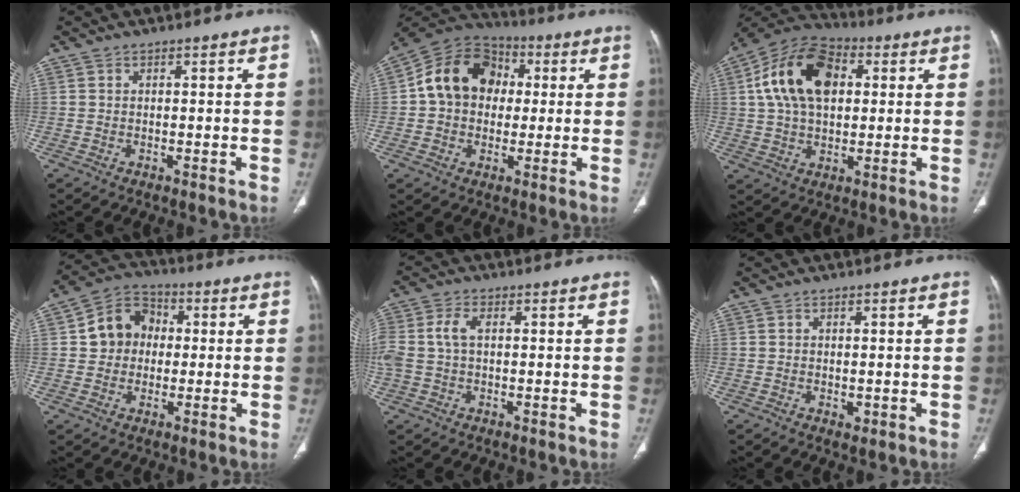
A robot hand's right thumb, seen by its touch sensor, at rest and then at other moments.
{"total": 14.6, "force": [1.8, 11.7, 8.5], "torque": [-0.120, 0.028, 0.020]}
{"total": 17.0, "force": [3.7, 10.7, 12.6], "torque": [-0.214, 0.016, 0.059]}
{"total": 9.4, "force": [0.7, 8.1, 4.6], "torque": [-0.048, 0.020, 0.003]}
{"total": 6.0, "force": [0.6, 3.7, 4.7], "torque": [-0.131, 0.018, 0.012]}
{"total": 1.0, "force": [0.0, 0.7, 0.7], "torque": [-0.009, -0.002, 0.004]}